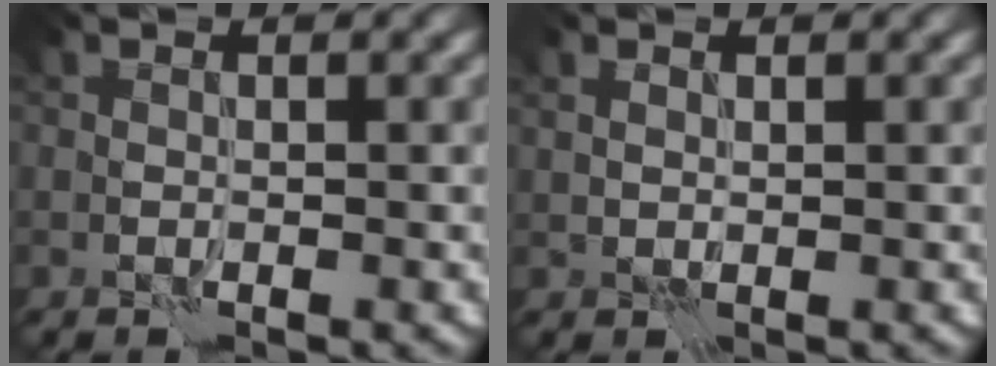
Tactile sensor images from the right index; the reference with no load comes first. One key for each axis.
{"total": 0.7, "fx": 0.6, "fy": 0.3, "fz": 0.0, "tx": -0.001, "ty": -0.001, "tz": 0.014}